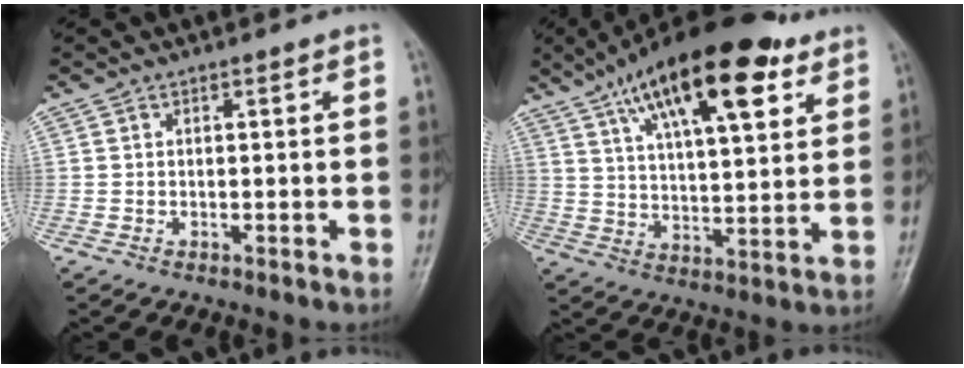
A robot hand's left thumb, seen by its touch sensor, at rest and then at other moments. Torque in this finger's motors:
{"motor_torque": [0.27, 0.40, 1.63, -1.14, 0.40]}